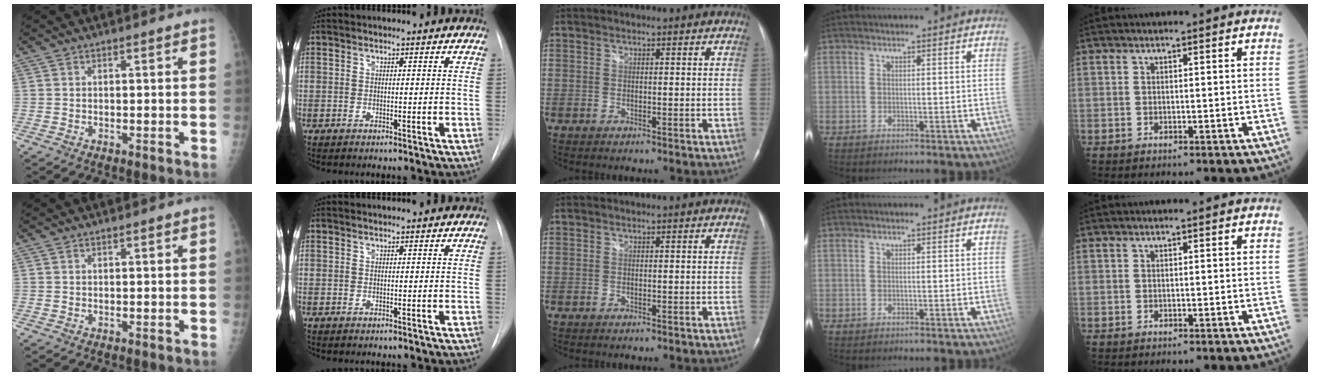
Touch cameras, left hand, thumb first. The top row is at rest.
{"thumb": {"total": 0.6, "force": [0.4, 0.1, 0.3], "torque": [-0.006, -0.001, 0.007]}}